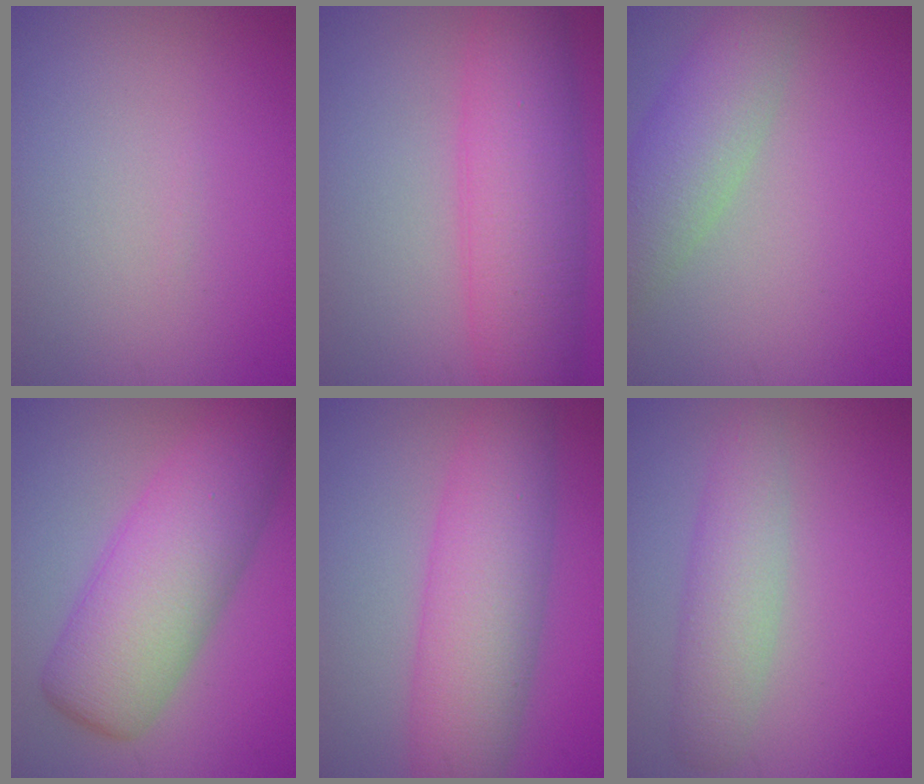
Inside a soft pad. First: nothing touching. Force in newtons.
{"total": 8.8, "press": 8.8, "slide": 0.2}
{"total": 5.5, "press": 5.5, "slide": 0.3}
{"total": 9.4, "press": 9.4, "slide": 0.1}
{"total": 8.4, "press": 8.4, "slide": 0.1}
{"total": 4.0, "press": 4.0, "slide": 0.1}